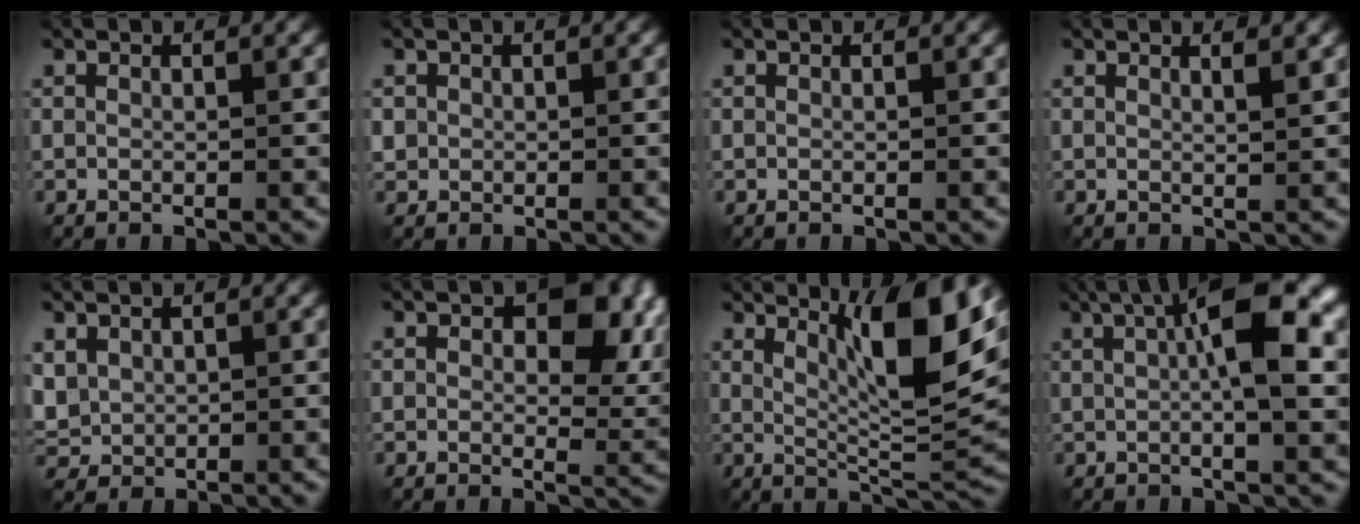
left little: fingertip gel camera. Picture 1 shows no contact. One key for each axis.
{"total": 0.8, "fx": 0.2, "fy": 0.8, "fz": 0.0, "tx": 0.001, "ty": -0.001, "tz": 0.006}
{"total": 0.0}
{"total": 1.9, "fx": 1.2, "fy": 0.7, "fz": 1.4, "tx": -0.006, "ty": 0.009, "tz": 0.004}
{"total": 2.3, "fx": 0.8, "fy": 1.9, "fz": 1.1, "tx": -0.033, "ty": 0.002, "tz": 0.018}
{"total": 9.1, "fx": 2.8, "fy": 5.0, "fz": 7.1, "tx": -0.102, "ty": 0.001, "tz": 0.044}
{"total": 9.8, "fx": 4.0, "fy": 2.3, "fz": 8.7, "tx": -0.128, "ty": -0.004, "tz": 0.068}
{"total": 9.1, "fx": 1.8, "fy": 2.7, "fz": 8.5, "tx": -0.133, "ty": 0.014, "tz": 0.020}